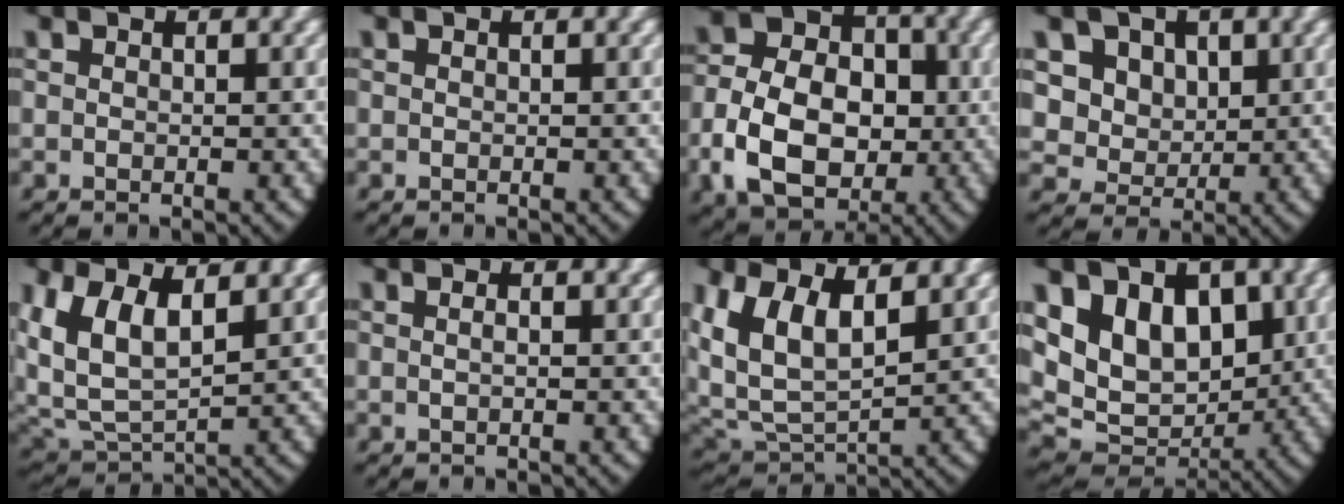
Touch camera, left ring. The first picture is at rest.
{"total": 0.0}
{"total": 12.6, "force": [-0.8, 9.9, 7.7], "torque": [-0.155, -0.032, -0.008]}
{"total": 11.6, "force": [1.1, 10.6, 4.5], "torque": [-0.151, -0.037, 0.021]}
{"total": 10.0, "force": [2.1, 8.0, 5.7], "torque": [-0.170, -0.036, 0.045]}
{"total": 0.7, "force": [-0.1, -0.3, 0.6], "torque": [-0.015, 0.001, 0.000]}
{"total": 11.0, "force": [2.4, 8.7, 6.3], "torque": [-0.184, -0.034, 0.051]}
{"total": 15.4, "force": [1.3, 12.8, 8.4], "torque": [-0.195, -0.039, 0.030]}